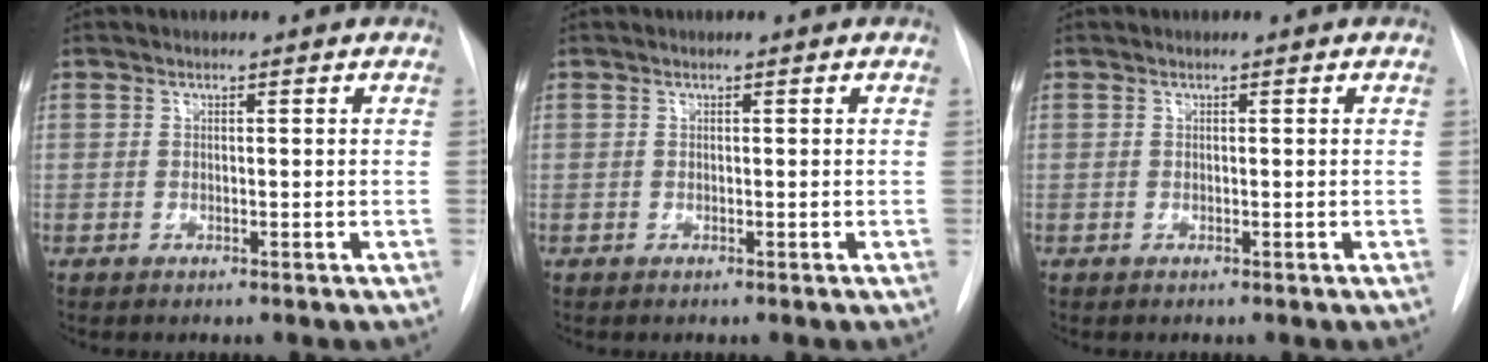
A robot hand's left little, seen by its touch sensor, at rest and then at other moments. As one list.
[{"total": 0.0}, {"total": 0.0}]